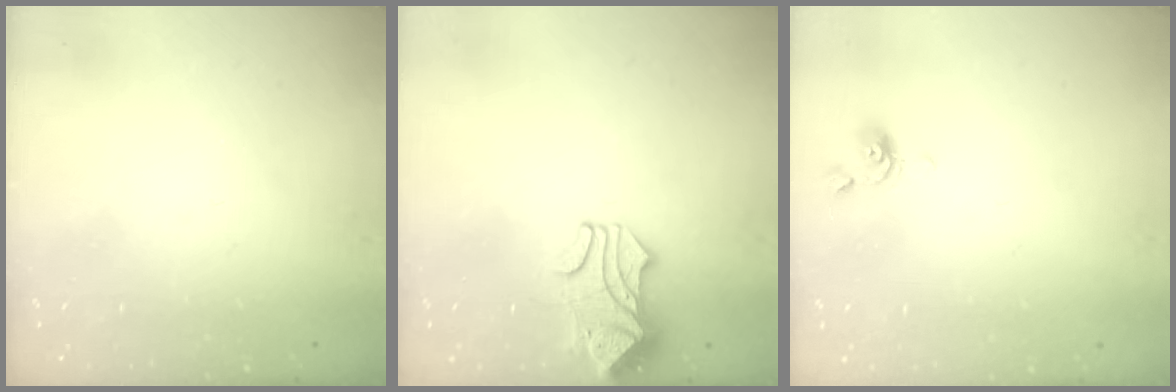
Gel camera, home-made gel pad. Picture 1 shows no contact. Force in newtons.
{"total": 1.7, "press": 1.3, "slide": 1.2}
{"total": 0.9, "press": 0.8, "slide": 0.3}